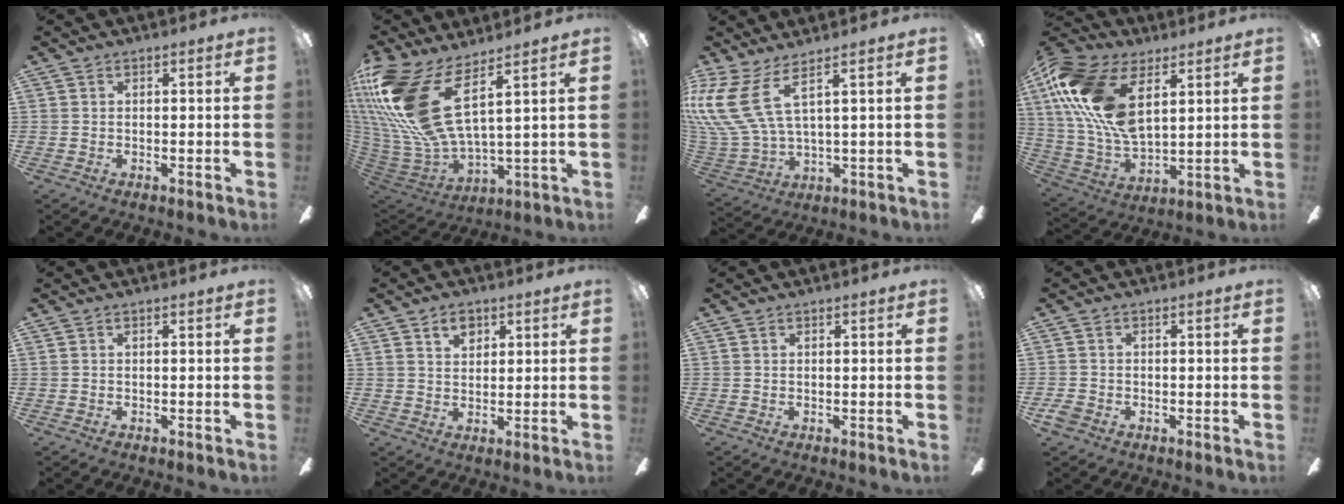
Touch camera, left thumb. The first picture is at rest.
{"total": 21.7, "force": [10.0, 8.1, 17.5], "torque": [-0.376, -0.065, 0.176]}
{"total": 15.1, "force": [7.4, 6.5, 11.4], "torque": [-0.270, -0.039, 0.131]}
{"total": 20.7, "force": [8.4, 11.0, 15.4], "torque": [-0.351, -0.023, 0.145]}
{"total": 0.0}
{"total": 5.0, "force": [2.9, 3.2, 2.5], "torque": [-0.035, 0.001, 0.048]}
{"total": 0.0}
{"total": 2.5, "force": [-1.2, 1.8, 1.1], "torque": [-0.024, 0.006, -0.025]}